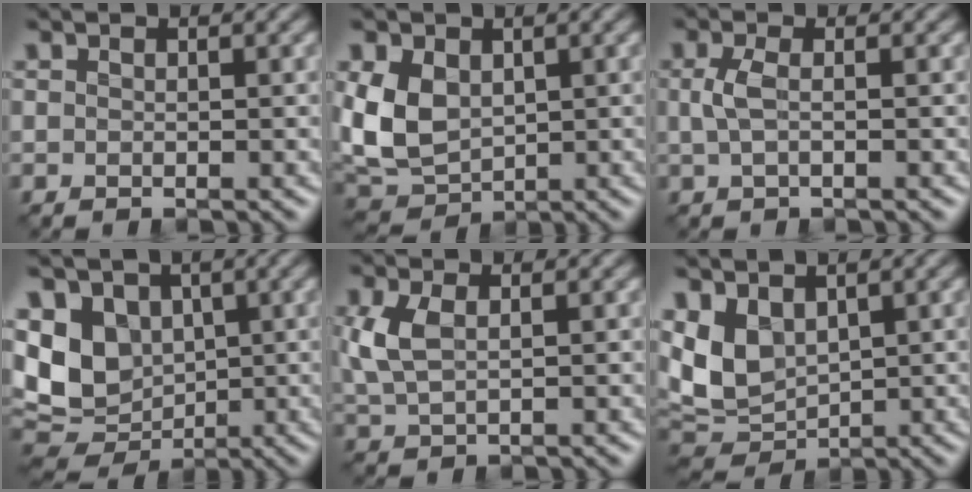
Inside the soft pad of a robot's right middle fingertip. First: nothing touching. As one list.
[{"total": 5.6, "force": [0.4, 4.0, 3.9], "torque": [-0.091, -0.005, 0.006]}, {"total": 1.8, "force": [-0.1, 0.7, 1.7], "torque": [-0.043, 0.000, -0.005]}, {"total": 8.6, "force": [0.6, 6.9, 5.1], "torque": [-0.120, -0.013, 0.005]}, {"total": 3.5, "force": [0.6, 1.9, 2.9], "torque": [-0.078, 0.001, 0.016]}, {"total": 6.5, "force": [1.5, 4.3, 4.6], "torque": [-0.109, -0.005, 0.026]}]